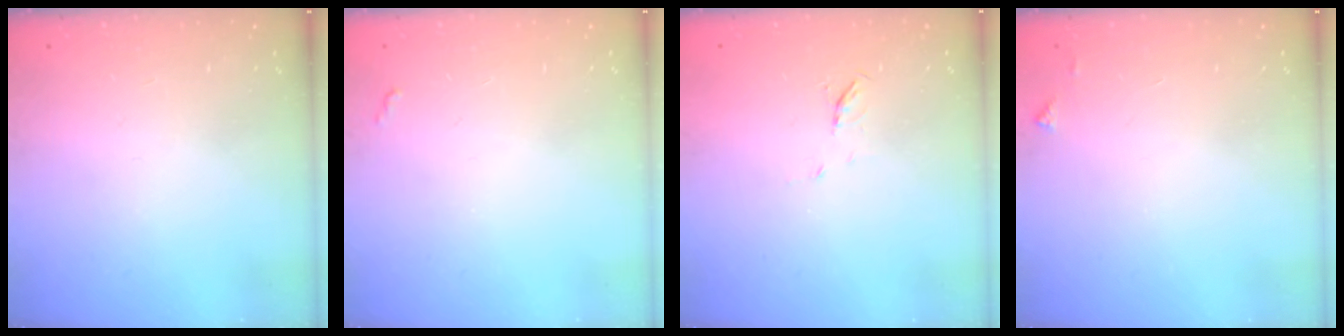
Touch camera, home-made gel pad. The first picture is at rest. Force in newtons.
{"total": 2.8, "press": 2.8, "slide": 0.4}
{"total": 4.0, "press": 4.0, "slide": 0.6}
{"total": 3.6, "press": 3.6, "slide": 0.5}